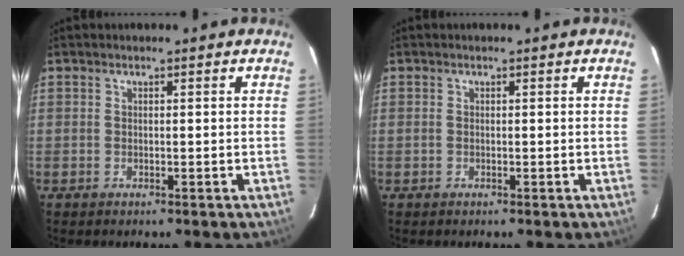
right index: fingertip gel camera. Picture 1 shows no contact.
{"total": 0.0}